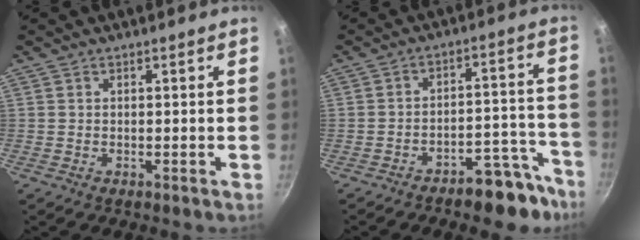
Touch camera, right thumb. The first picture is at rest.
{"total": 10.4, "force": [-7.7, 4.0, 5.8], "torque": [-0.056, 0.082, -0.113]}